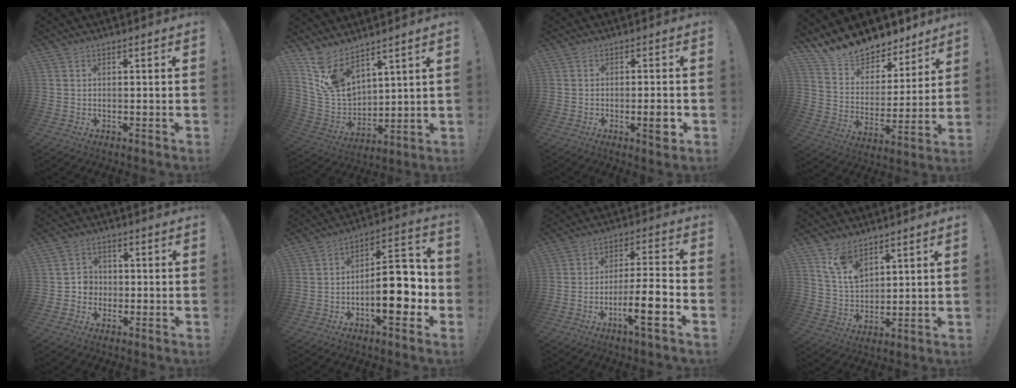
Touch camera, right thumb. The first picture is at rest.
{"total": 11.3, "force": [9.2, 5.2, 4.2], "torque": [-0.103, -0.073, 0.179]}
{"total": 4.4, "force": [-1.5, 0.7, 4.0], "torque": [-0.056, 0.002, -0.024]}
{"total": 13.4, "force": [12.2, 5.2, 2.2], "torque": [-0.055, -0.107, 0.222]}
{"total": 4.5, "force": [-1.4, 4.1, 1.4], "torque": [-0.020, 0.012, -0.025]}
{"total": 16.4, "force": [-4.2, 7.0, 14.2], "torque": [-0.194, 0.028, -0.062]}
{"total": 13.3, "force": [-5.8, 2.4, 11.7], "torque": [-0.185, 0.020, -0.097]}
{"total": 9.0, "force": [6.7, 4.6, 3.9], "torque": [-0.081, -0.033, 0.131]}